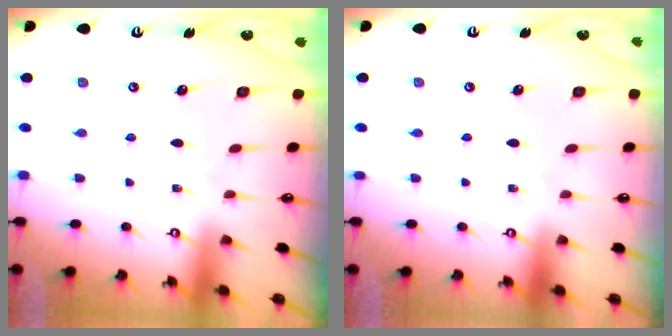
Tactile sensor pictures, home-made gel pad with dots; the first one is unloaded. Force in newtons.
{"total": 0.0}